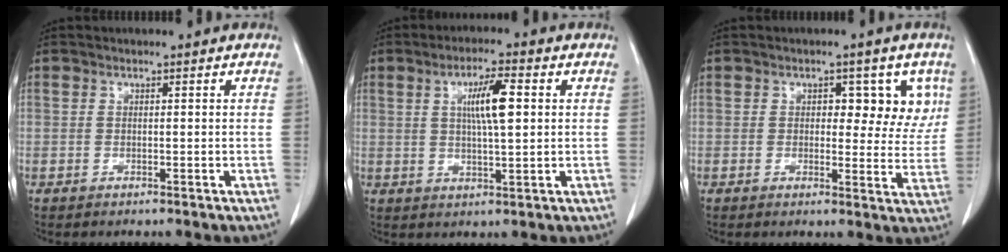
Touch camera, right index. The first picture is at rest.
{"total": 6.9, "force": [1.6, 0.9, 6.7], "torque": [-0.118, 0.005, 0.028]}
{"total": 6.4, "force": [2.4, 3.8, 4.6], "torque": [-0.034, 0.009, 0.025]}